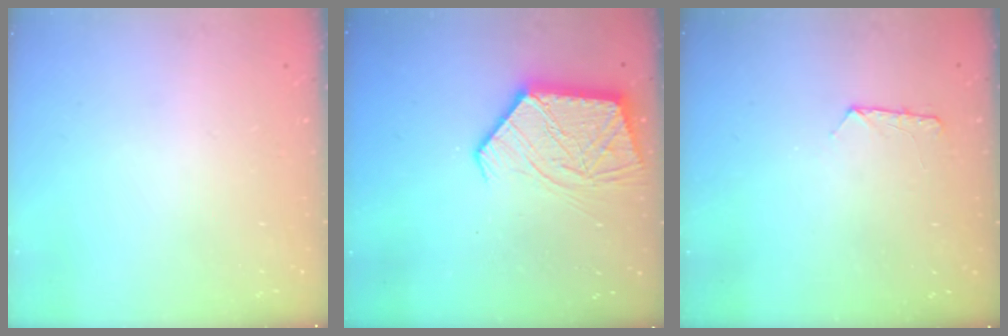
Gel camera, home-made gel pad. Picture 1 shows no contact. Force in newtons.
{"total": 13.8, "press": 13.7, "slide": 1.0}
{"total": 6.7, "press": 6.6, "slide": 0.6}